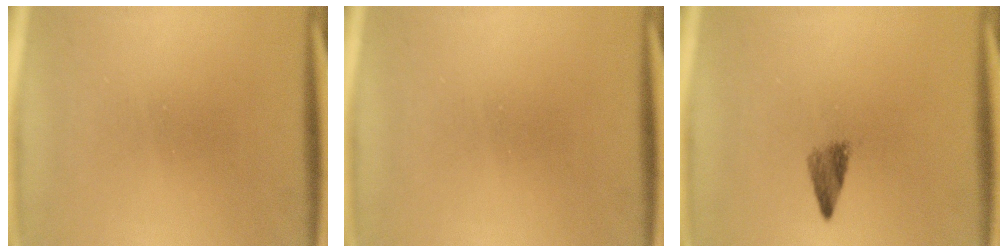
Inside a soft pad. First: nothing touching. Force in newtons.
{"total": 0.0}
{"total": 2.4}